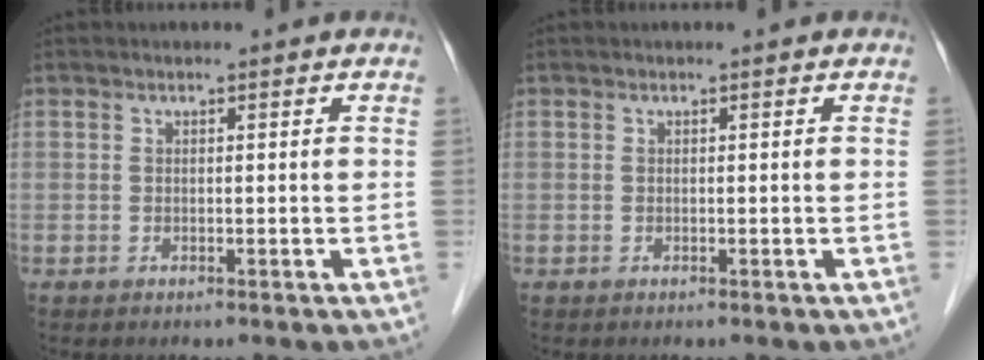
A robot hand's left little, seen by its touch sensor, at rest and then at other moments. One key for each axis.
{"total": 0.0}